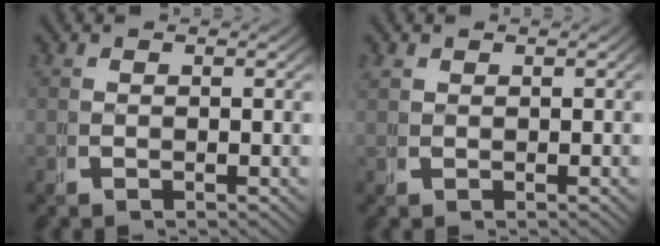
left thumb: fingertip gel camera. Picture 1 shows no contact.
{"total": 0.8, "force": [0.6, 0.5, 0.3], "torque": [-0.003, -0.001, 0.016]}